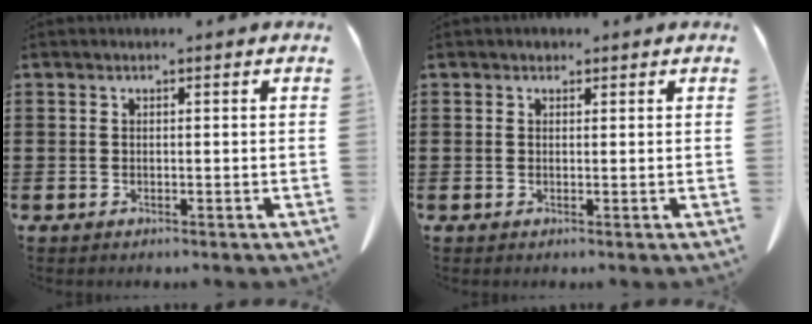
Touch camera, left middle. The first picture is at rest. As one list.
[{"total": 0.7, "force": [0.5, 0.5, 0.1], "torque": [0.004, 0.000, 0.008]}]